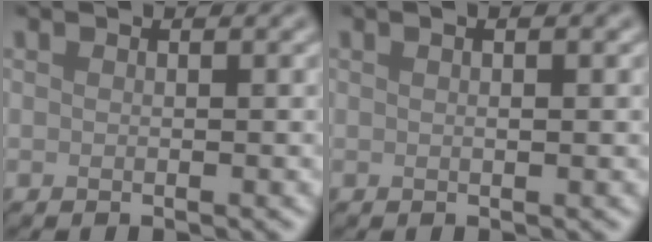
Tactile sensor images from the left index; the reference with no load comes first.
{"total": 2.6, "force": [1.2, 1.0, 2.0], "torque": [-0.011, 0.000, 0.000]}